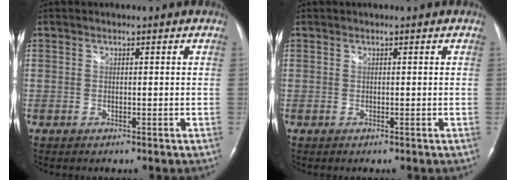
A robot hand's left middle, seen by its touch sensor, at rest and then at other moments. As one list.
[{"total": 0.0}]